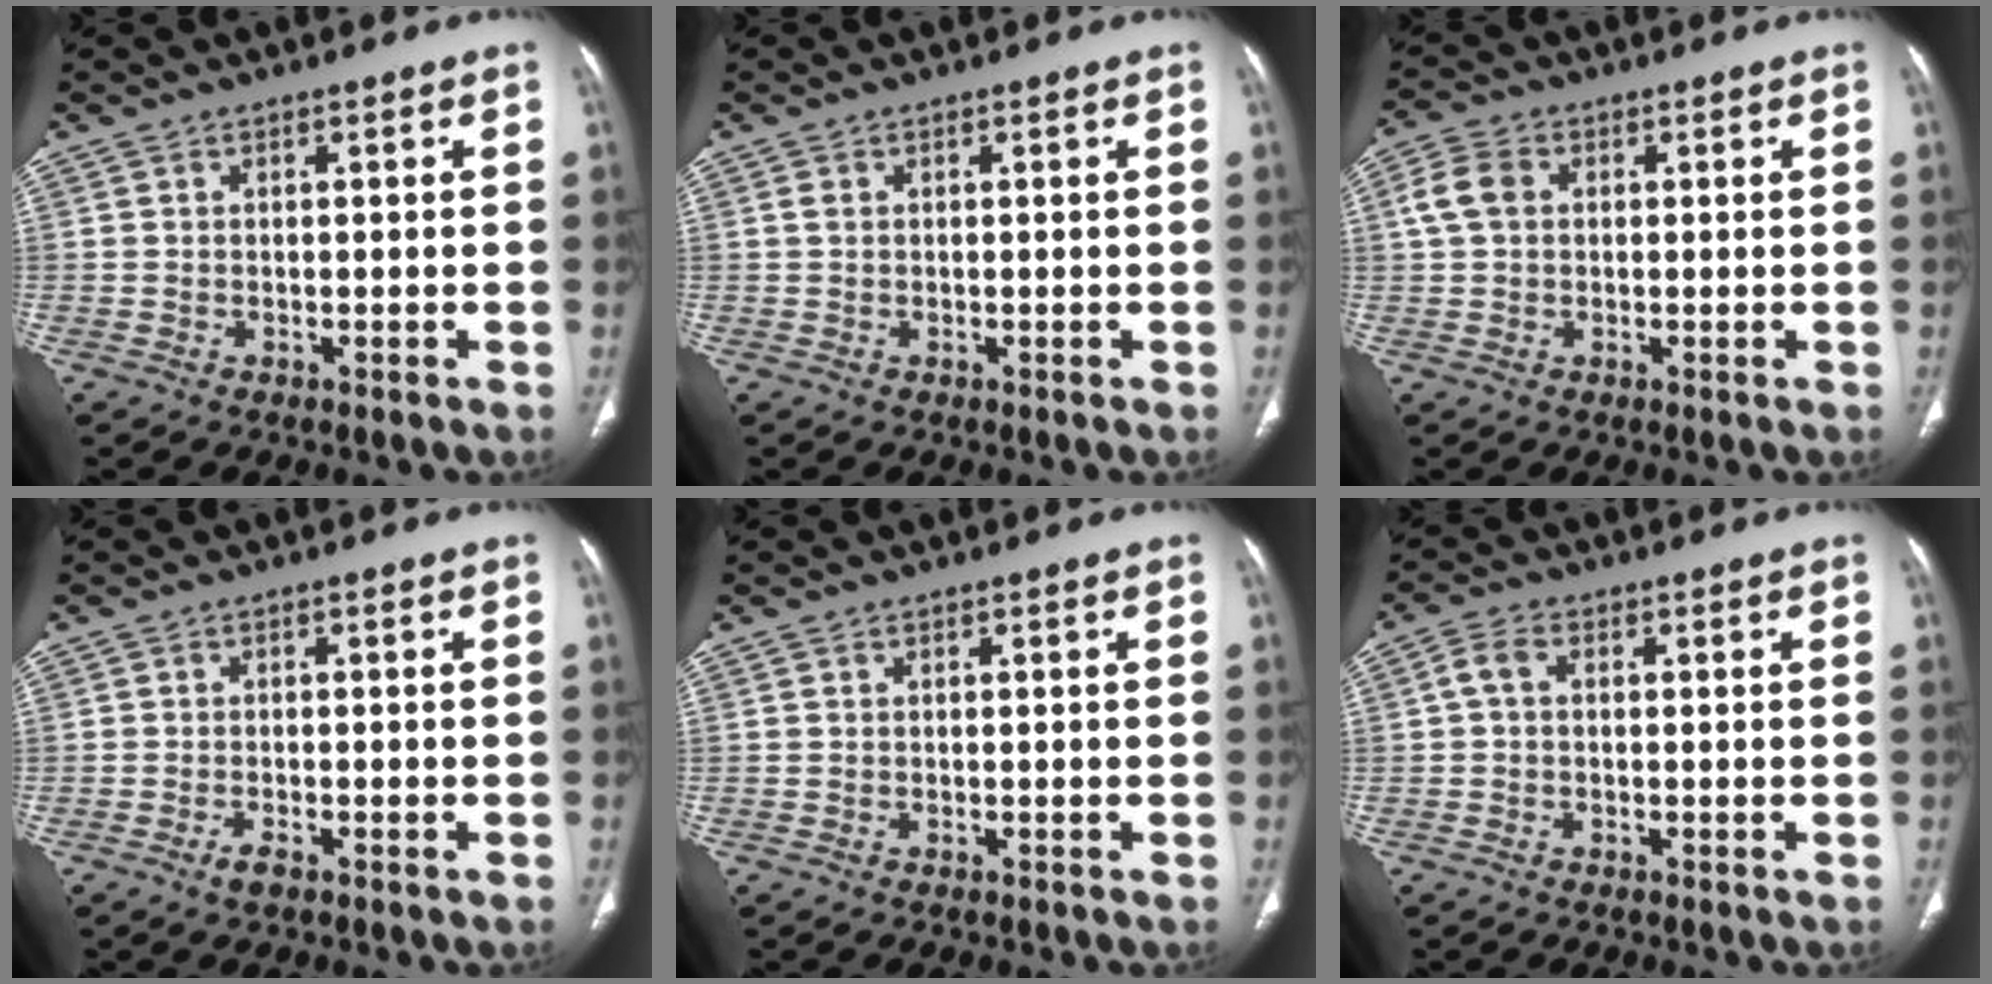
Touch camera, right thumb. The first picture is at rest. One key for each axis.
{"total": 0.9, "fx": 0.3, "fy": 0.6, "fz": 0.6, "tx": -0.011, "ty": 0.003, "tz": 0.007}
{"total": 5.5, "fx": 1.1, "fy": 4.1, "fz": 3.5, "tx": -0.072, "ty": 0.011, "tz": 0.019}
{"total": 1.7, "fx": -1.1, "fy": 0.5, "fz": 1.1, "tx": -0.029, "ty": 0.002, "tz": -0.022}
{"total": 0.0}
{"total": 2.8, "fx": 0.1, "fy": 1.8, "fz": 2.2, "tx": -0.042, "ty": 0.008, "tz": -0.004}